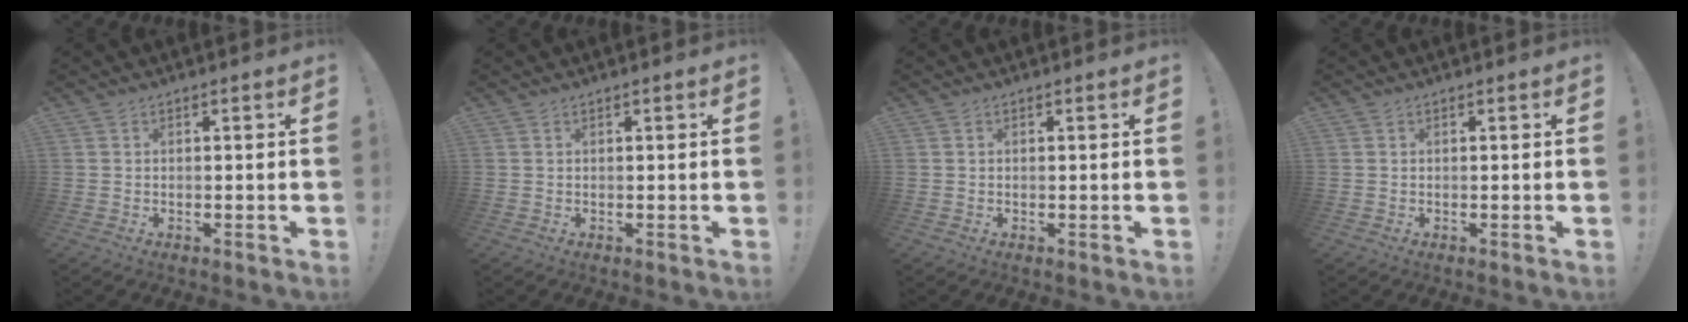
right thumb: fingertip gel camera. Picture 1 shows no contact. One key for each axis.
{"total": 0.0}
{"total": 0.0}
{"total": 0.0}